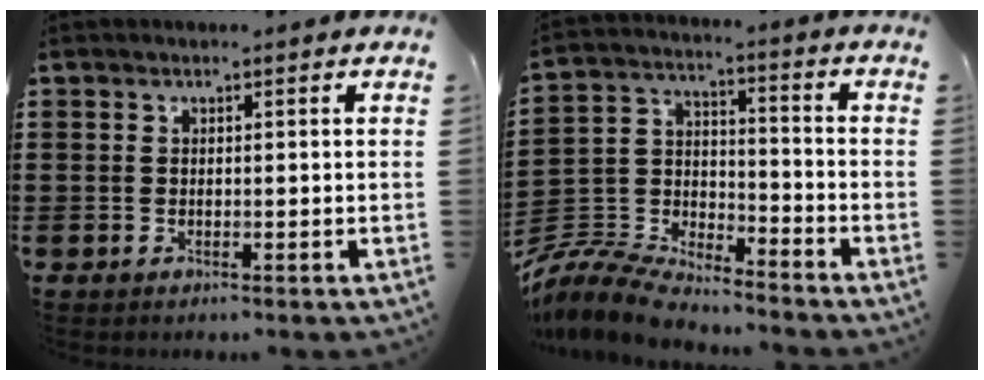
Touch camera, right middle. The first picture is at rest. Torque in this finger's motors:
{"motor_torque": [1.71, -0.42, 0.38, 0.13]}